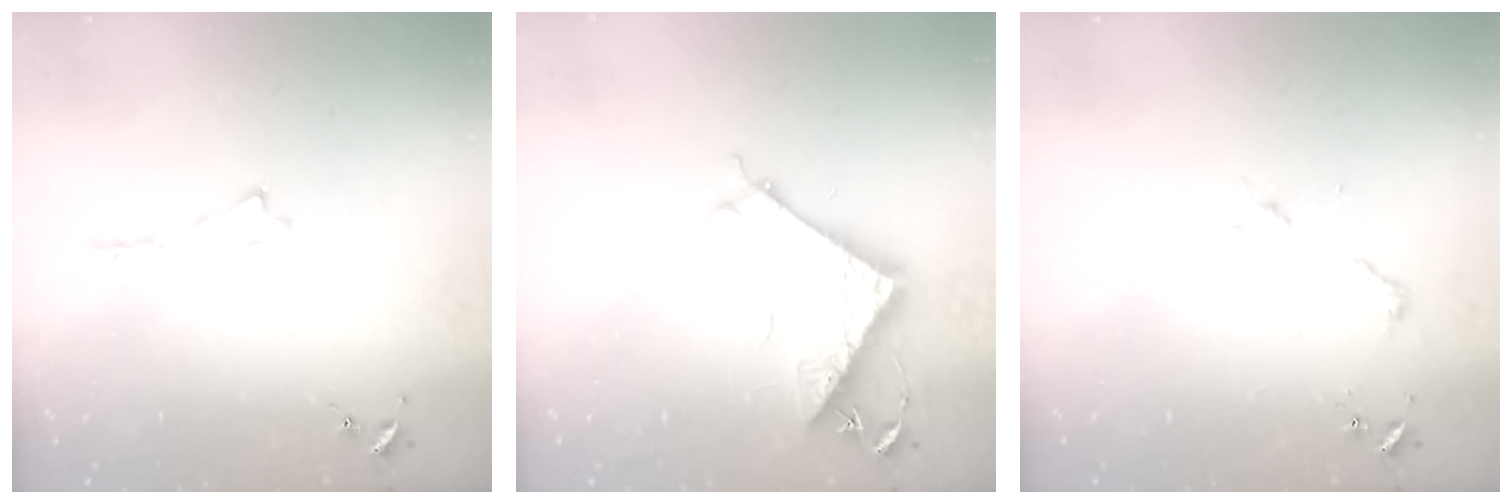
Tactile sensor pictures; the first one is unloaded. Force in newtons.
{"total": 7.7, "press": 7.7, "slide": 0.8}
{"total": 2.4, "press": 2.3, "slide": 0.3}